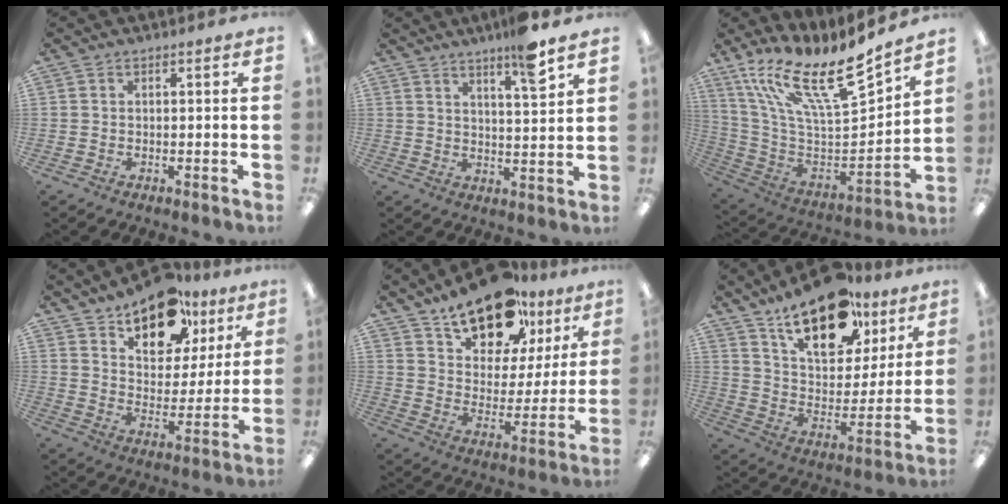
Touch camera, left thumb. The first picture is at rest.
{"total": 8.2, "force": [6.2, 0.4, 5.5], "torque": [-0.083, -0.036, 0.098]}
{"total": 20.7, "force": [14.0, 5.8, 14.1], "torque": [-0.239, -0.098, 0.239]}
{"total": 16.1, "force": [11.7, 8.5, 7.1], "torque": [-0.103, -0.069, 0.205]}
{"total": 18.3, "force": [13.6, 9.0, 8.4], "torque": [-0.127, -0.086, 0.237]}
{"total": 21.5, "force": [14.0, 10.6, 12.3], "torque": [-0.185, -0.075, 0.241]}